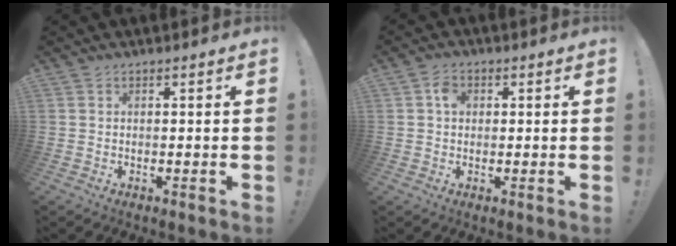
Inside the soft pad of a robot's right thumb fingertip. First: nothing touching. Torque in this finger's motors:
{"motor_torque": [0.08, -0.07, 0.32, -0.08, 0.00]}